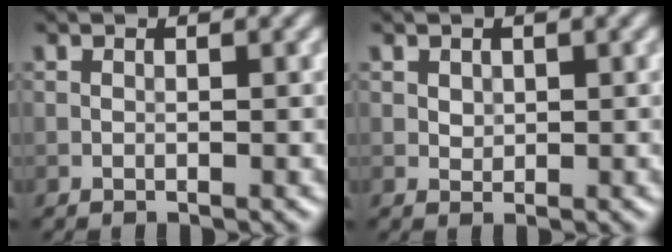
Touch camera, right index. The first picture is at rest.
{"total": 0.8, "force": [0.4, 0.7, 0.3], "torque": [-0.005, -0.004, 0.010]}